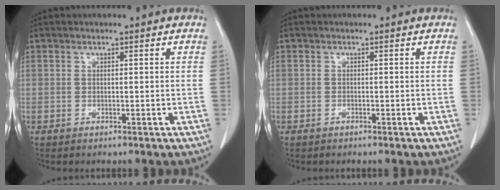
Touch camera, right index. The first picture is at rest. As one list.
[{"total": 0.0}]